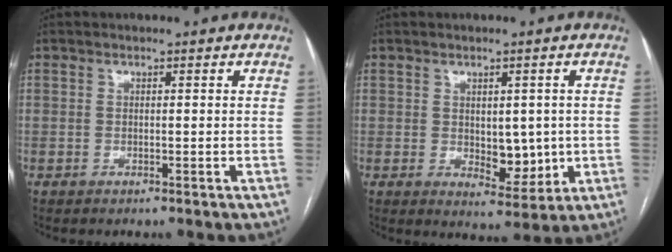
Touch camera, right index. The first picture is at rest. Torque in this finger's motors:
{"motor_torque": [0.21, 0.30, 0.07, 0.01]}